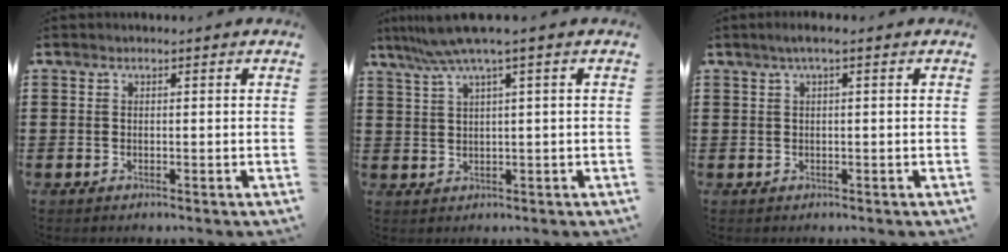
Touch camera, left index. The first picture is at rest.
{"total": 5.3, "force": [2.7, -0.4, 4.6], "torque": [-0.101, -0.011, 0.046]}
{"total": 1.3, "force": [0.1, 0.1, 1.3], "torque": [-0.020, -0.002, 0.001]}